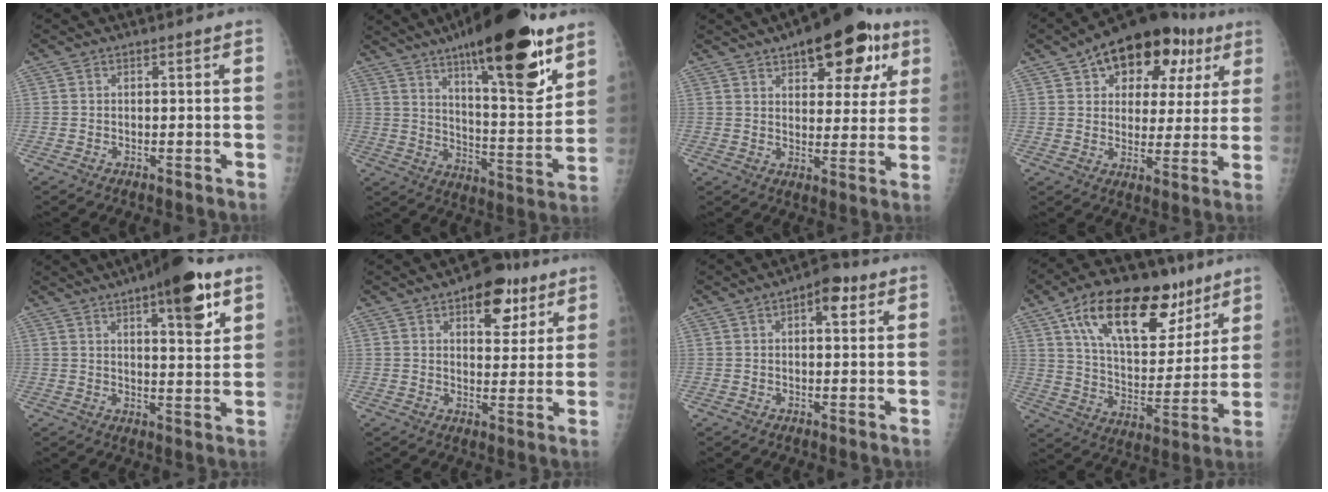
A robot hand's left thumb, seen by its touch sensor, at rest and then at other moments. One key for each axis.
{"total": 24.3, "fx": 14.8, "fy": 6.5, "fz": 18.1, "tx": -0.247, "ty": -0.070, "tz": 0.228}
{"total": 16.5, "fx": 8.5, "fy": 7.6, "fz": 12.0, "tx": -0.116, "ty": -0.018, "tz": 0.113}
{"total": 18.7, "fx": 9.2, "fy": 11.0, "fz": 12.0, "tx": -0.124, "ty": 0.002, "tz": 0.127}
{"total": 13.0, "fx": 7.1, "fy": 3.7, "fz": 10.2, "tx": -0.122, "ty": -0.029, "tz": 0.096}
{"total": 10.0, "fx": 5.4, "fy": 5.5, "fz": 6.3, "tx": -0.050, "ty": -0.020, "tz": 0.073}
{"total": 5.4, "fx": 2.3, "fy": 2.6, "fz": 4.1, "tx": -0.041, "ty": 0.001, "tz": 0.025}
{"total": 24.1, "fx": 13.3, "fy": 11.9, "fz": 16.1, "tx": -0.218, "ty": -0.033, "tz": 0.224}